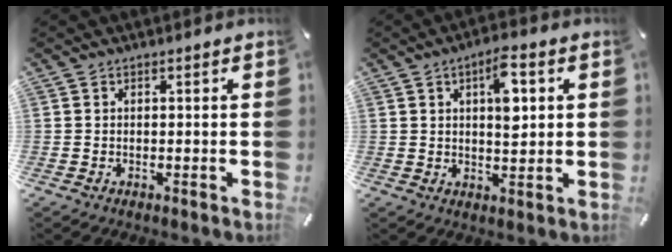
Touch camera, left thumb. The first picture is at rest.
{"total": 8.2, "force": [2.5, 3.6, 6.9], "torque": [-0.091, -0.011, 0.034]}